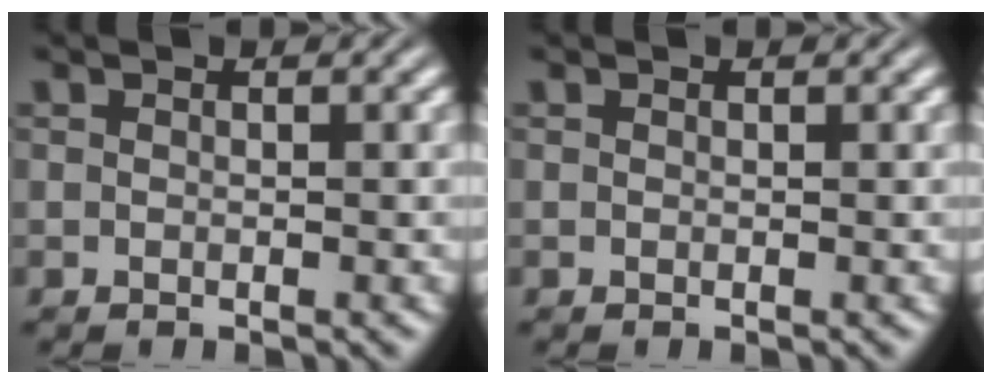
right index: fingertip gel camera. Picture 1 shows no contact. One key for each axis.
{"total": 0.0}